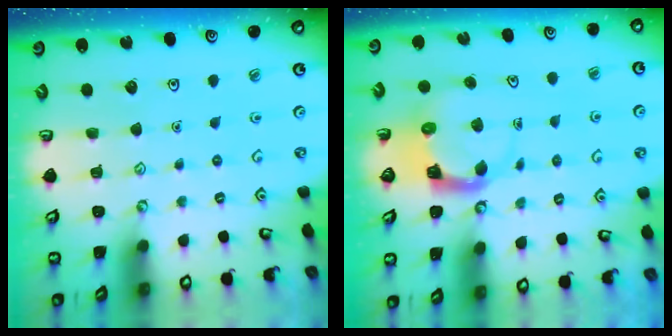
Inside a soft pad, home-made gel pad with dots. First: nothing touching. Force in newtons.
{"total": 3.8, "press": 3.8, "slide": 0.6}